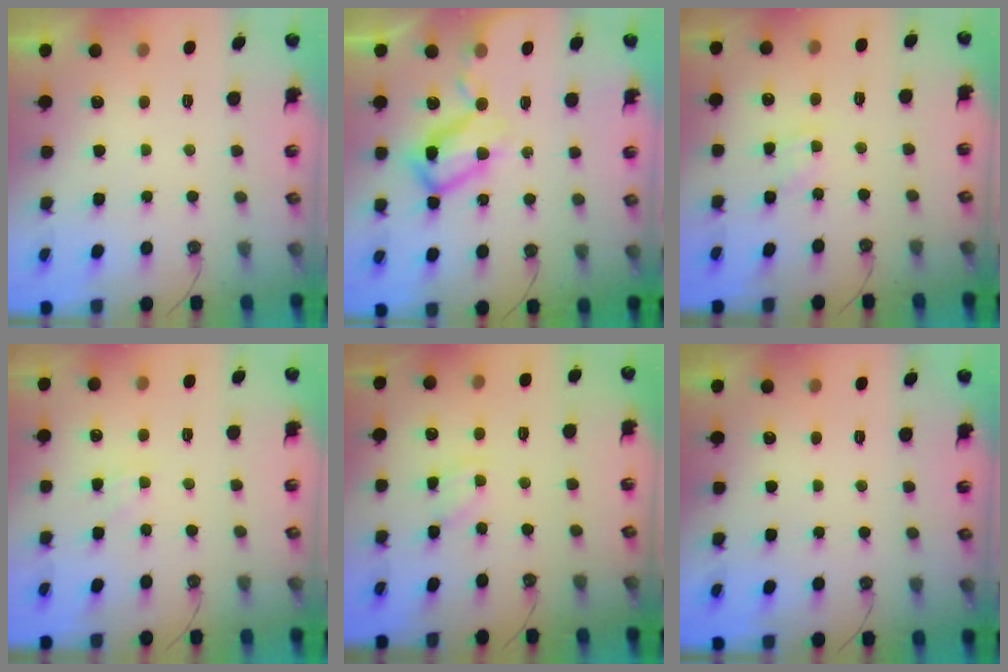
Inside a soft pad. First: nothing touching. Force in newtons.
{"total": 11.6, "press": 11.5, "slide": 1.8}
{"total": 5.2, "press": 5.1, "slide": 0.7}
{"total": 3.0, "press": 3.0, "slide": 0.4}
{"total": 2.6, "press": 2.6, "slide": 0.4}
{"total": 0.0}